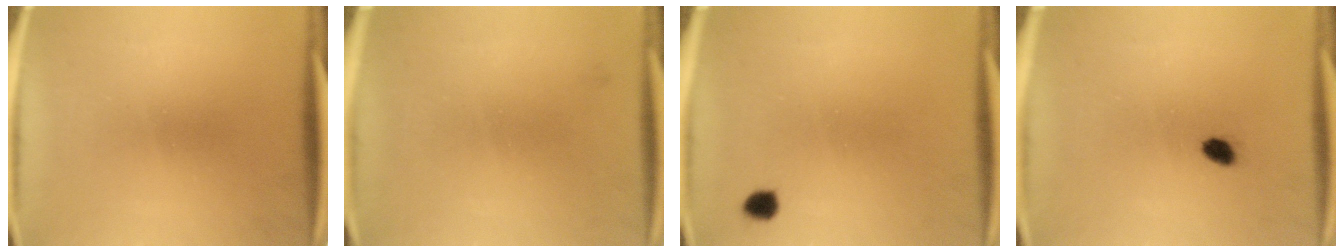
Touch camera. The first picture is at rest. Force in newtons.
{"total": 1.1}
{"total": 1.9}
{"total": 2.0}